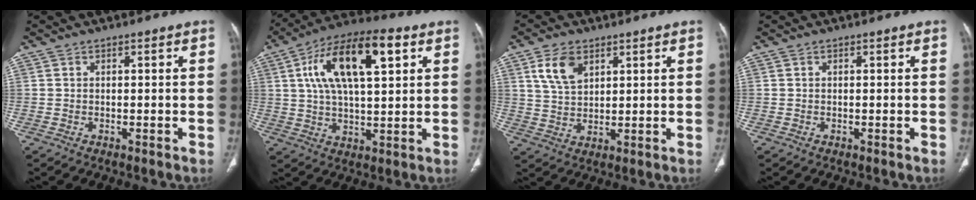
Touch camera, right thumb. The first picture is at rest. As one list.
[{"total": 18.1, "force": [6.0, 7.5, 15.4], "torque": [-0.260, 0.009, 0.097]}, {"total": 7.3, "force": [3.5, 4.4, 4.6], "torque": [-0.075, -0.014, 0.072]}, {"total": 0.0}]